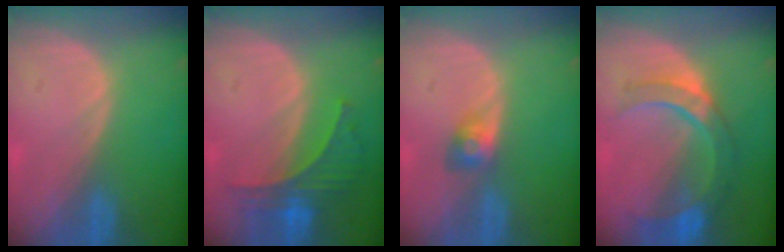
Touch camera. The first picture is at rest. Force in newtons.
{"total": 6.1, "press": 6.0, "slide": 1.0}
{"total": 2.8, "press": 2.6, "slide": 1.1}
{"total": 8.7, "press": 8.0, "slide": 3.2}